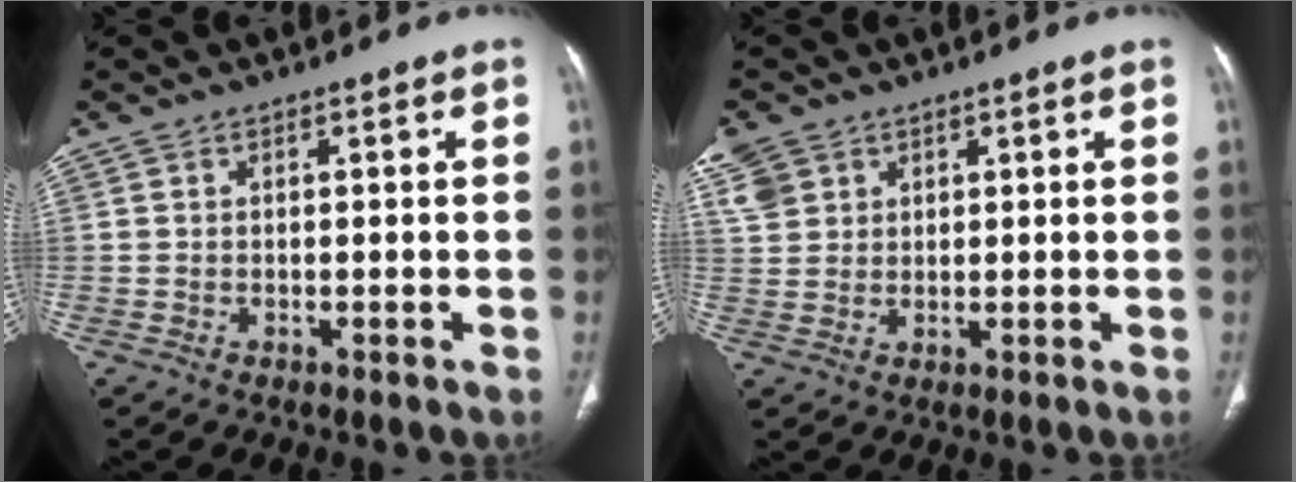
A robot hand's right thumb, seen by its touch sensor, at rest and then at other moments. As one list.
[{"total": 9.0, "force": [4.7, 6.9, 3.3], "torque": [-0.079, 0.005, 0.103]}]